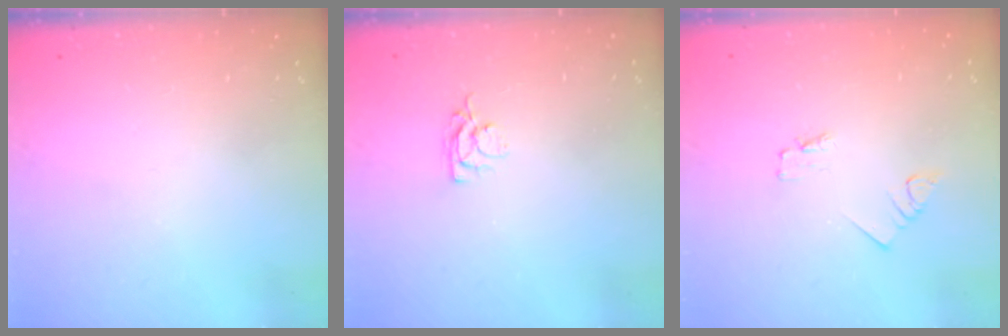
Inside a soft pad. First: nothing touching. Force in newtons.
{"total": 3.9, "press": 3.9, "slide": 0.4}
{"total": 1.2, "press": 1.2, "slide": 0.0}